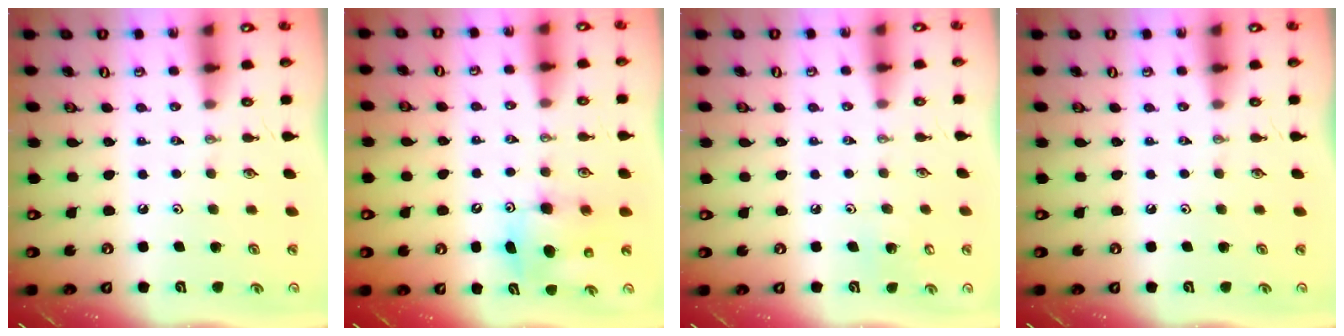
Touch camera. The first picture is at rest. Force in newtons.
{"total": 7.9, "press": 7.8, "slide": 0.8}
{"total": 5.6, "press": 5.6, "slide": 0.4}
{"total": 0.0}